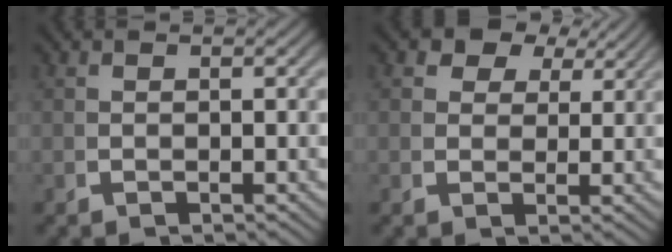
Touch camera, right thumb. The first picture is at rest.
{"total": 5.0, "force": [3.3, 2.9, 2.3], "torque": [-0.045, -0.002, 0.056]}